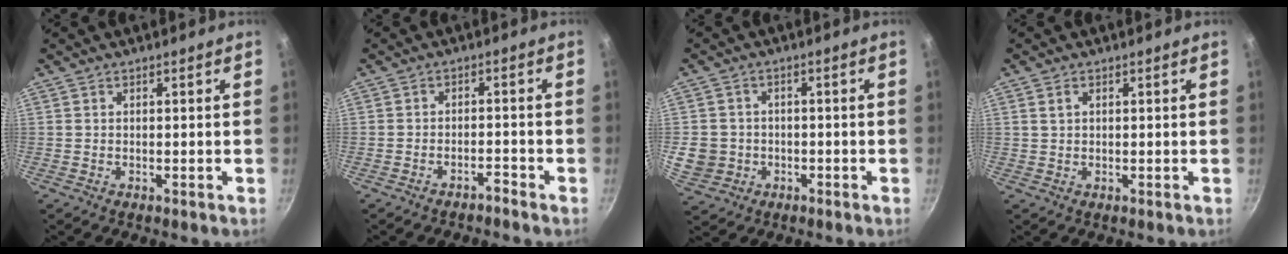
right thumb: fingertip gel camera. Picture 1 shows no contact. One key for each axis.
{"total": 2.1, "fx": -1.9, "fy": 0.5, "fz": 0.7, "tx": -0.011, "ty": 0.023, "tz": -0.024}
{"total": 6.6, "fx": -1.2, "fy": 6.1, "fz": 2.4, "tx": -0.035, "ty": 0.013, "tz": -0.017}
{"total": 1.5, "fx": 0.6, "fy": 1.1, "fz": 0.9, "tx": -0.013, "ty": 0.004, "tz": 0.011}